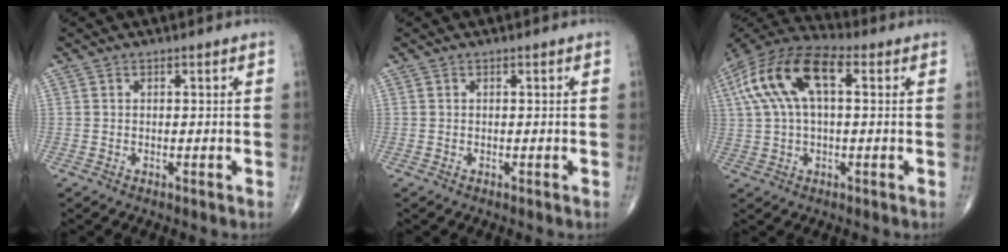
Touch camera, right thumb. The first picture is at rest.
{"total": 0.0}
{"total": 15.9, "force": [3.9, 7.6, 13.3], "torque": [-0.269, 0.039, 0.064]}